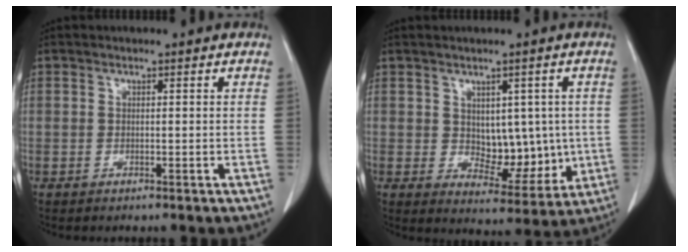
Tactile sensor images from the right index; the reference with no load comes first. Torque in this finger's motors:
{"motor_torque": [0.20, 0.21, 0.05, 0.00]}